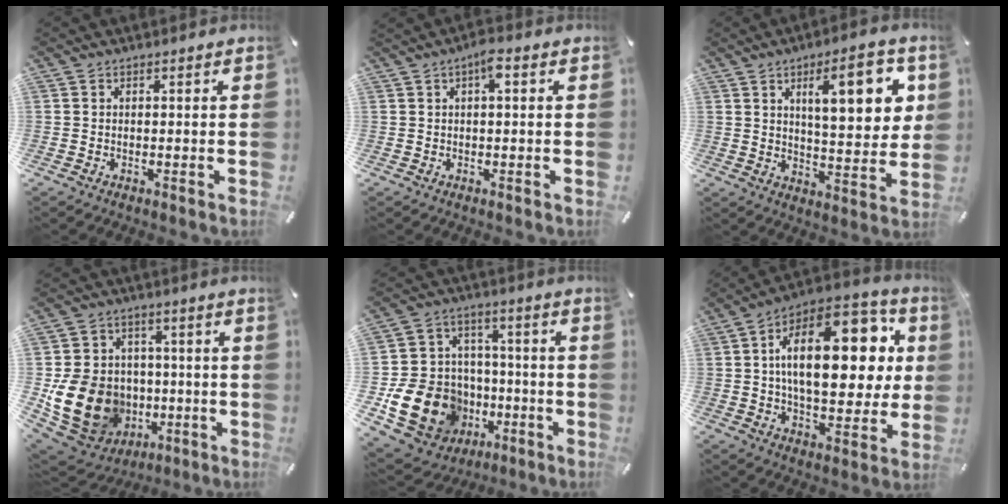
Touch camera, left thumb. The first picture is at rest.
{"total": 3.3, "force": [0.9, 1.0, 3.0], "torque": [-0.053, 0.005, 0.011]}
{"total": 16.1, "force": [6.4, 5.7, 13.6], "torque": [-0.193, -0.014, 0.092]}
{"total": 18.6, "force": [-3.3, 15.7, 9.5], "torque": [-0.179, 0.019, -0.037]}
{"total": 18.5, "force": [-5.7, 15.6, 8.3], "torque": [-0.140, 0.032, -0.081]}
{"total": 25.4, "force": [6.1, 13.2, 20.8], "torque": [-0.333, -0.026, 0.094]}